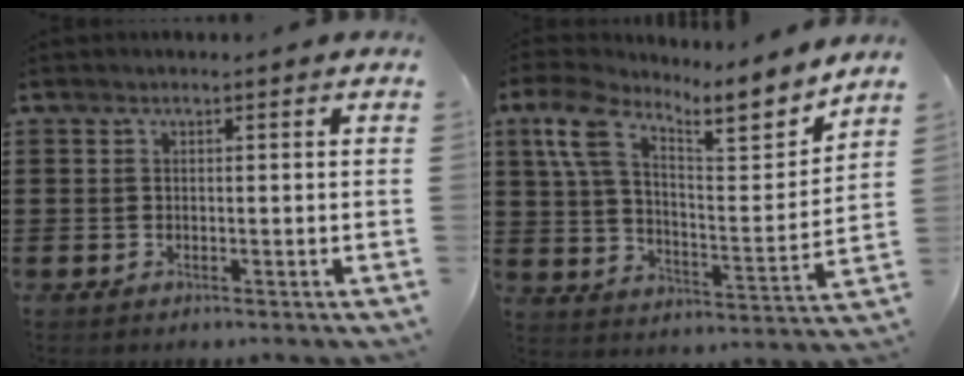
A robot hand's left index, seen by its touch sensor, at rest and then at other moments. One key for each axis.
{"total": 10.4, "fx": 7.8, "fy": 3.1, "fz": 6.1, "tx": -0.128, "ty": -0.050, "tz": 0.128}